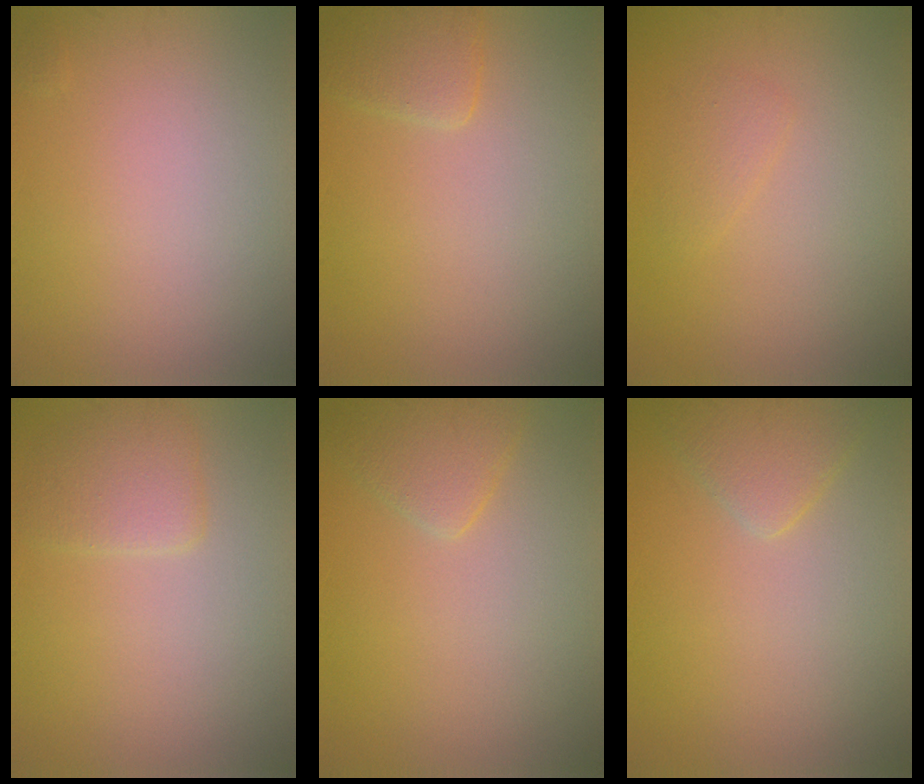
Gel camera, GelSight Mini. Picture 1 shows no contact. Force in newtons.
{"total": 1.8, "press": 1.8, "slide": 0.2}
{"total": 1.1, "press": 1.1, "slide": 0.1}
{"total": 2.3, "press": 2.3, "slide": 0.2}
{"total": 2.2, "press": 2.2, "slide": 0.2}
{"total": 2.4, "press": 2.4, "slide": 0.2}